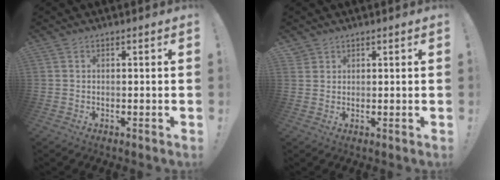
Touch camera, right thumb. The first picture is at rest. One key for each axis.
{"total": 2.3, "fx": 1.8, "fy": 1.4, "fz": 0.1, "tx": -0.002, "ty": -0.011, "tz": 0.035}